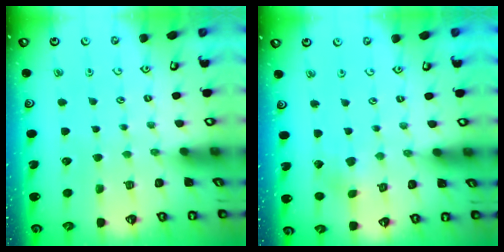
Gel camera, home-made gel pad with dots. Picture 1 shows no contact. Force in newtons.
{"total": 2.6, "press": 2.6, "slide": 0.4}